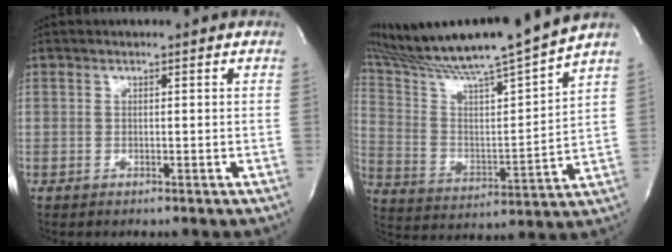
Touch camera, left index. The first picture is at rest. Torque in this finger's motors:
{"motor_torque": [-0.16, -0.56, 0.15, 0.15]}